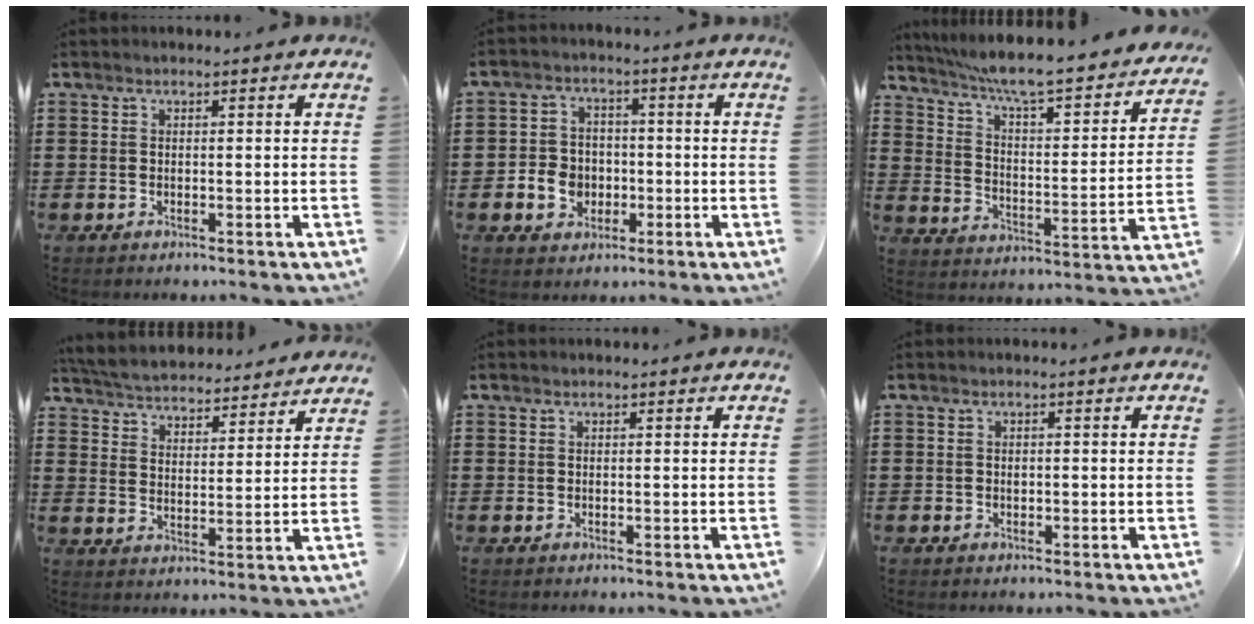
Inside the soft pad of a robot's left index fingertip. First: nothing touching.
{"total": 5.2, "force": [-1.5, 4.1, 2.8], "torque": [-0.071, 0.004, -0.032]}
{"total": 6.4, "force": [5.4, -0.1, 3.3], "torque": [-0.090, -0.048, 0.083]}
{"total": 4.4, "force": [4.4, 0.0, 0.0], "torque": [-0.027, -0.035, 0.073]}
{"total": 0.0}
{"total": 0.6, "force": [0.0, 0.6, 0.3], "torque": [-0.009, 0.003, -0.001]}